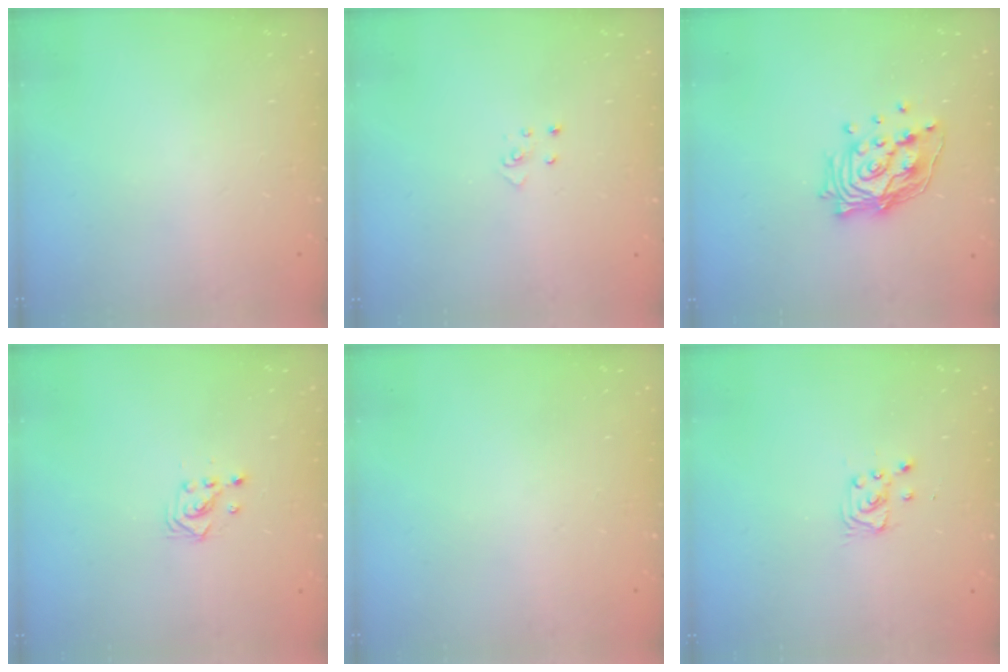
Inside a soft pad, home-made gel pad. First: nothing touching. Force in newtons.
{"total": 3.4, "press": 3.4, "slide": 0.3}
{"total": 14.8, "press": 14.6, "slide": 2.2}
{"total": 2.9, "press": 2.9, "slide": 0.3}
{"total": 0.0}
{"total": 2.9, "press": 2.9, "slide": 0.4}